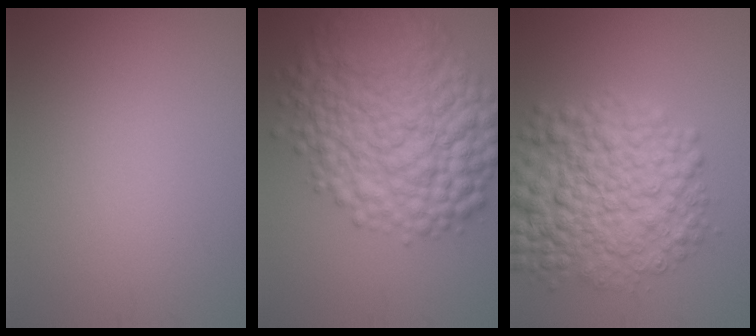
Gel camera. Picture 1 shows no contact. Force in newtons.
{"total": 12.1, "press": 12.1, "slide": 0.2}
{"total": 9.1, "press": 9.1, "slide": 0.2}